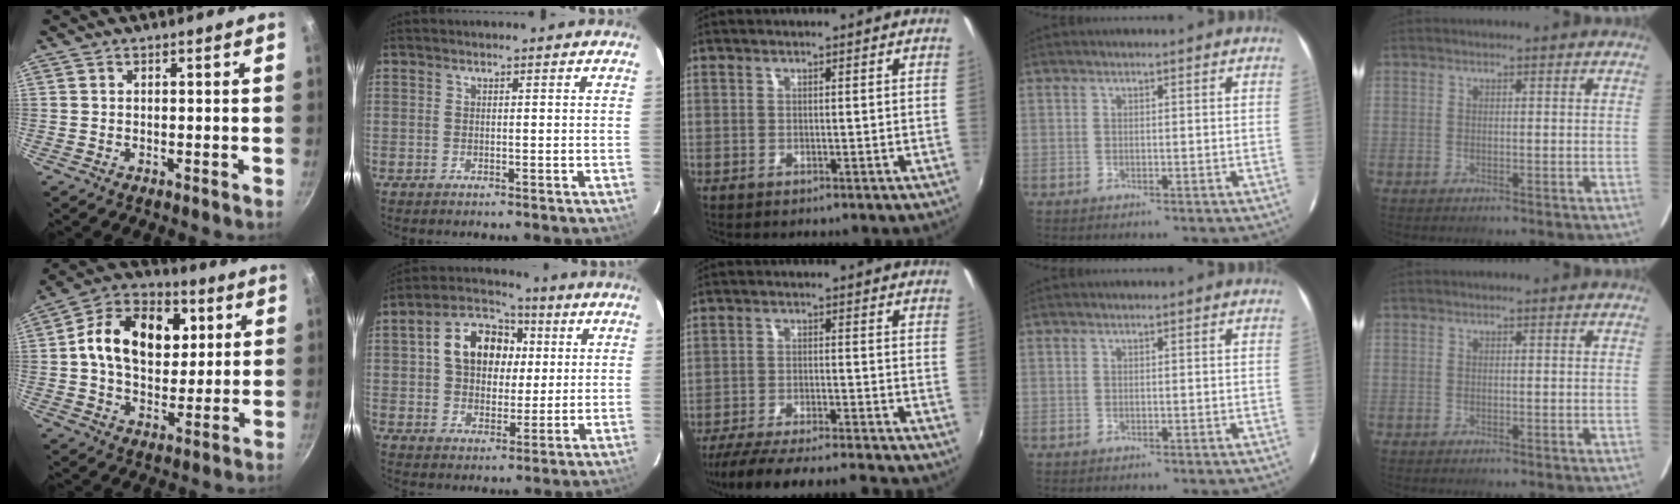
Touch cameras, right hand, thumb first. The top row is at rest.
{"thumb": {"total": 18.9, "force": [4.2, 13.2, 12.9], "torque": [-0.175, 0.010, 0.055]}, "index": {"total": 12.7, "force": [2.8, 9.3, 8.2], "torque": [-0.162, 0.042, 0.050]}, "middle": {"total": 15.6, "force": [-14.1, 0.6, 6.6], "torque": [-0.135, -0.018, -0.224]}}